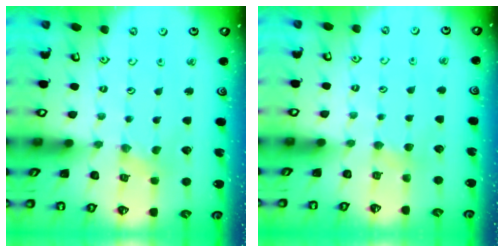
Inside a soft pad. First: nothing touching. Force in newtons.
{"total": 2.4, "press": 2.3, "slide": 0.5}